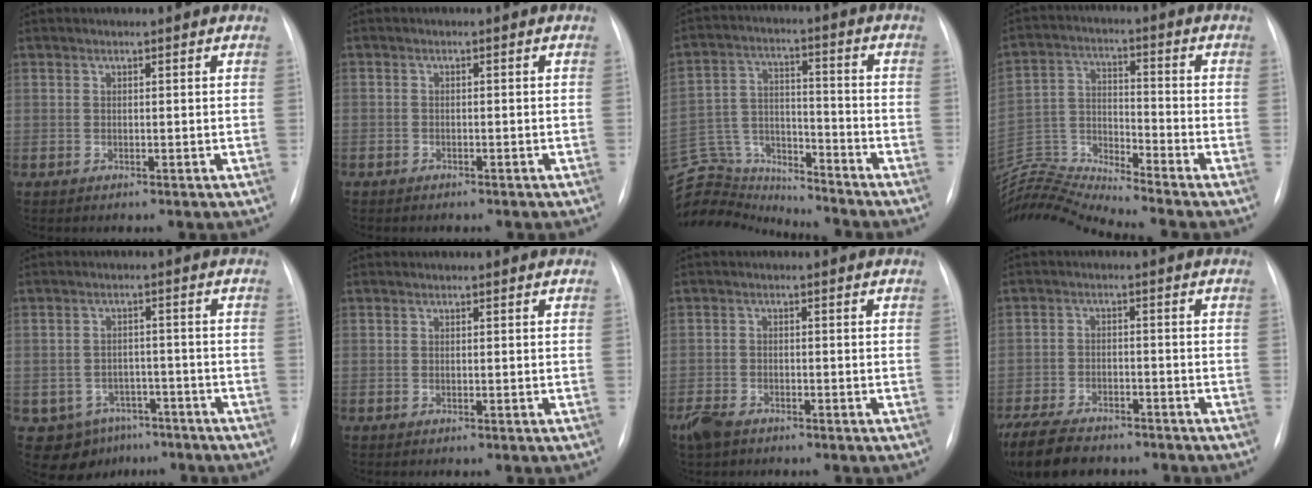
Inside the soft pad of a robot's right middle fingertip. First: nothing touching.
{"total": 2.5, "force": [-2.0, 1.2, 0.8], "torque": [-0.014, 0.001, -0.018]}
{"total": 16.7, "force": [-16.4, 2.5, 2.2], "torque": [-0.050, 0.037, -0.270]}
{"total": 12.7, "force": [-12.3, -2.5, 1.5], "torque": [-0.030, 0.026, -0.233]}
{"total": 8.0, "force": [-4.9, 6.0, 1.7], "torque": [-0.021, 0.015, -0.062]}
{"total": 0.0}
{"total": 4.0, "force": [-3.1, 2.0, 1.6], "torque": [-0.036, -0.005, -0.055]}
{"total": 15.0, "force": [-11.7, 6.3, 7.1], "torque": [-0.182, -0.022, -0.181]}